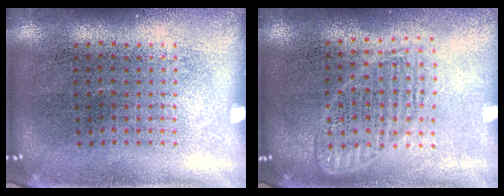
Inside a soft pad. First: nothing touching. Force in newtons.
{"total": 1.6, "press": 1.4, "slide": 0.8}